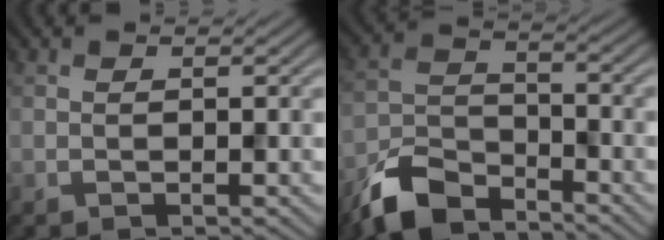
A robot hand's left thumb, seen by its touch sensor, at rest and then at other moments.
{"total": 7.9, "force": [-6.3, 3.2, 3.6], "torque": [-0.077, -0.008, -0.143]}